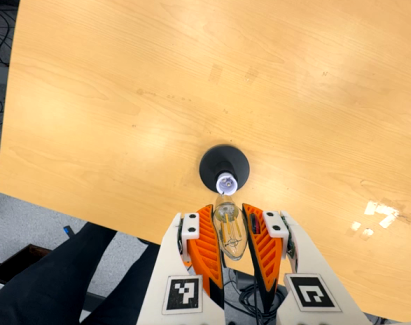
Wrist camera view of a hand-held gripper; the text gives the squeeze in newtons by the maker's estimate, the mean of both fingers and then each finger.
{"total": 23.2, "left": 26.1, "right": 20.3}